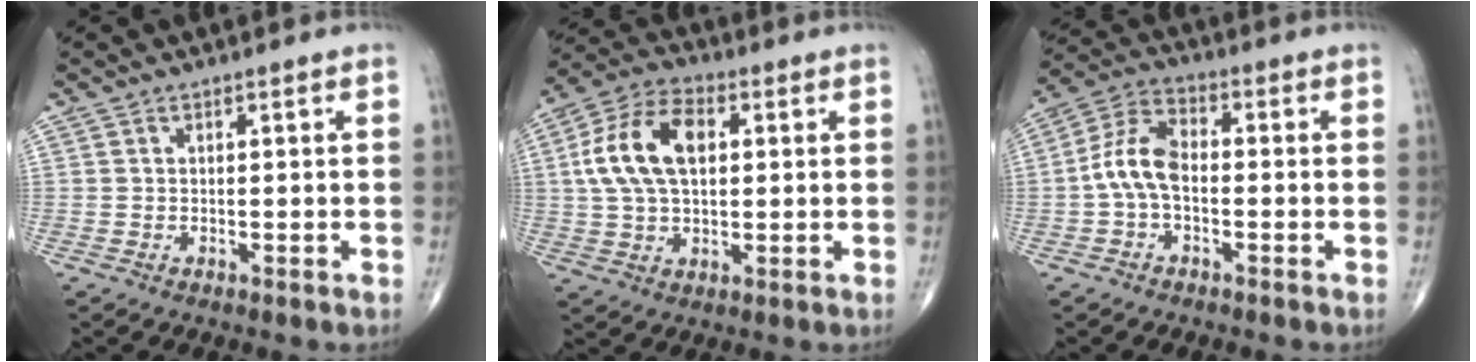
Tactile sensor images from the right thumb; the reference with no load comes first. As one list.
[{"total": 13.6, "force": [2.4, 7.9, 10.7], "torque": [-0.203, 0.020, 0.041]}, {"total": 8.3, "force": [-1.2, 4.7, 6.8], "torque": [-0.133, 0.030, -0.033]}]